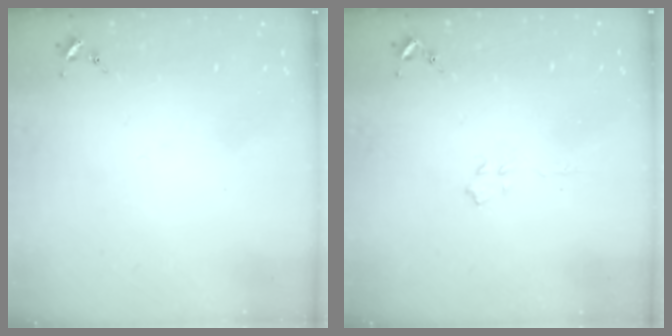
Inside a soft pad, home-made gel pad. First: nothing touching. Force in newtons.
{"total": 3.2, "press": 3.1, "slide": 0.4}